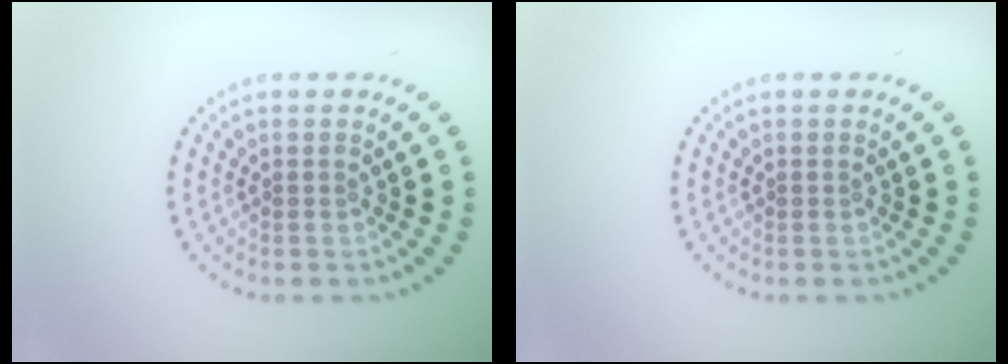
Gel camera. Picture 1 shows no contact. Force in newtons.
{"total": 0.0}